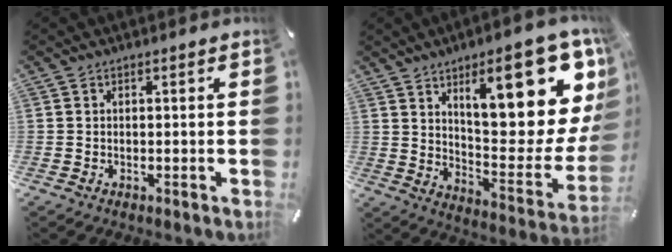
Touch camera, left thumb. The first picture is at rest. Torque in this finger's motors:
{"motor_torque": [2.45, 2.56, 1.51, -1.26, 0.56]}